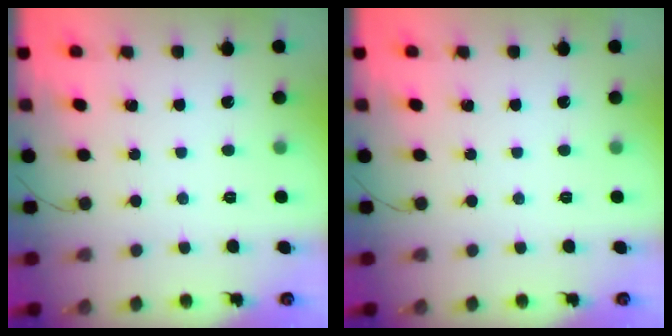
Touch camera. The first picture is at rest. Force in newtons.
{"total": 0.0}